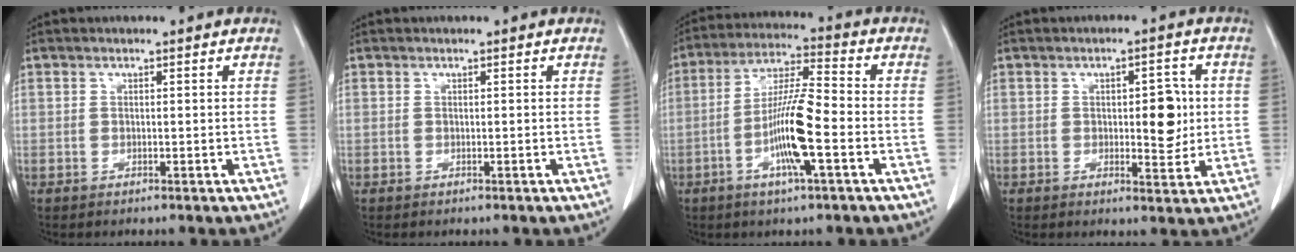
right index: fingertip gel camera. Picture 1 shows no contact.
{"total": 0.0}
{"total": 11.0, "force": [-3.4, 0.8, 10.4], "torque": [-0.201, 0.000, -0.066]}
{"total": 5.6, "force": [0.4, 2.2, 5.2], "torque": [-0.064, 0.000, 0.007]}